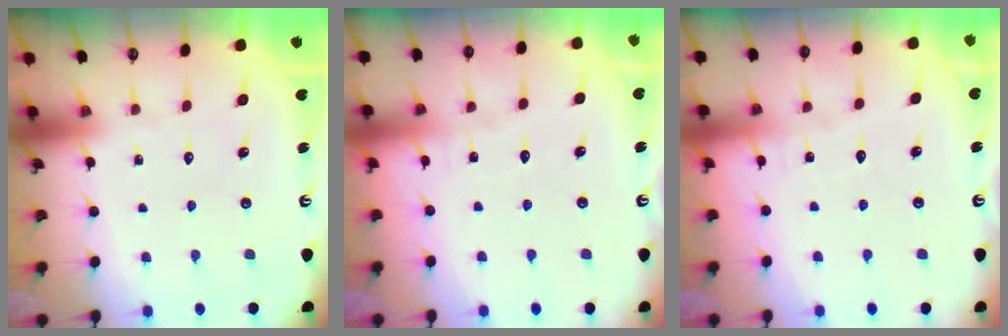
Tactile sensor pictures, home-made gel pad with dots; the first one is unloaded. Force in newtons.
{"total": 2.3, "press": 2.3, "slide": 0.2}
{"total": 2.3, "press": 2.3, "slide": 0.2}